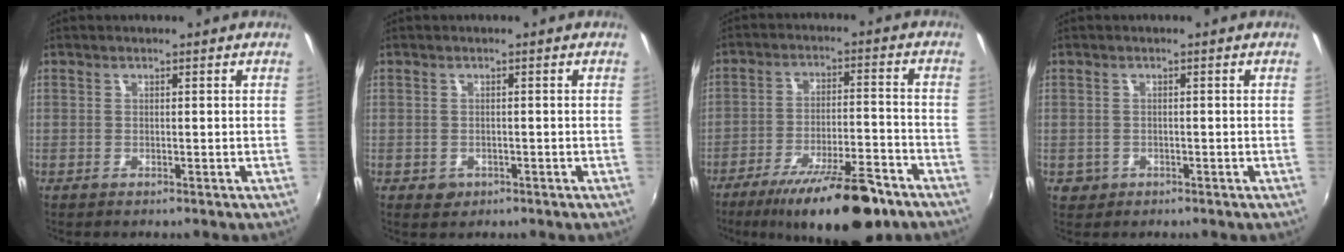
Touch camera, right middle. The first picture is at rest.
{"total": 2.0, "force": [-0.8, 1.7, 0.6], "torque": [-0.013, -0.004, -0.009]}
{"total": 17.1, "force": [-12.4, 4.4, 11.0], "torque": [-0.193, -0.018, -0.188]}
{"total": 2.2, "force": [-0.7, 2.0, 0.6], "torque": [-0.017, -0.005, -0.008]}